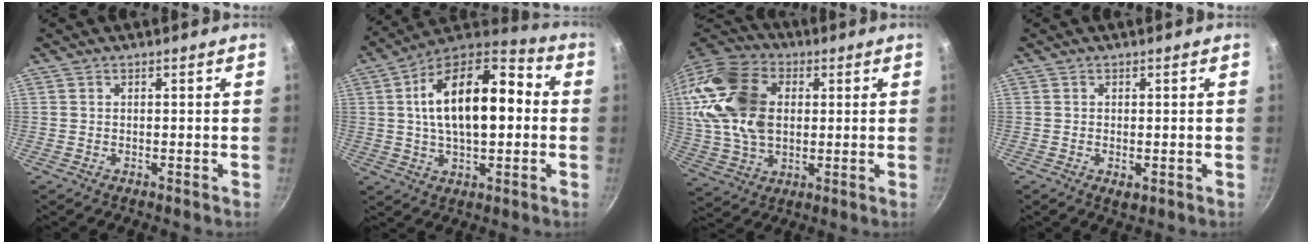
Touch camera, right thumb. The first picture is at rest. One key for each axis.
{"total": 20.9, "fx": 2.1, "fy": 10.5, "fz": 17.9, "tx": -0.278, "ty": 0.030, "tz": 0.025}
{"total": 25.0, "fx": 4.4, "fy": 17.0, "fz": 17.8, "tx": -0.401, "ty": 0.024, "tz": 0.083}
{"total": 1.7, "fx": -0.4, "fy": 0.9, "fz": 1.4, "tx": -0.021, "ty": -0.004, "tz": -0.003}